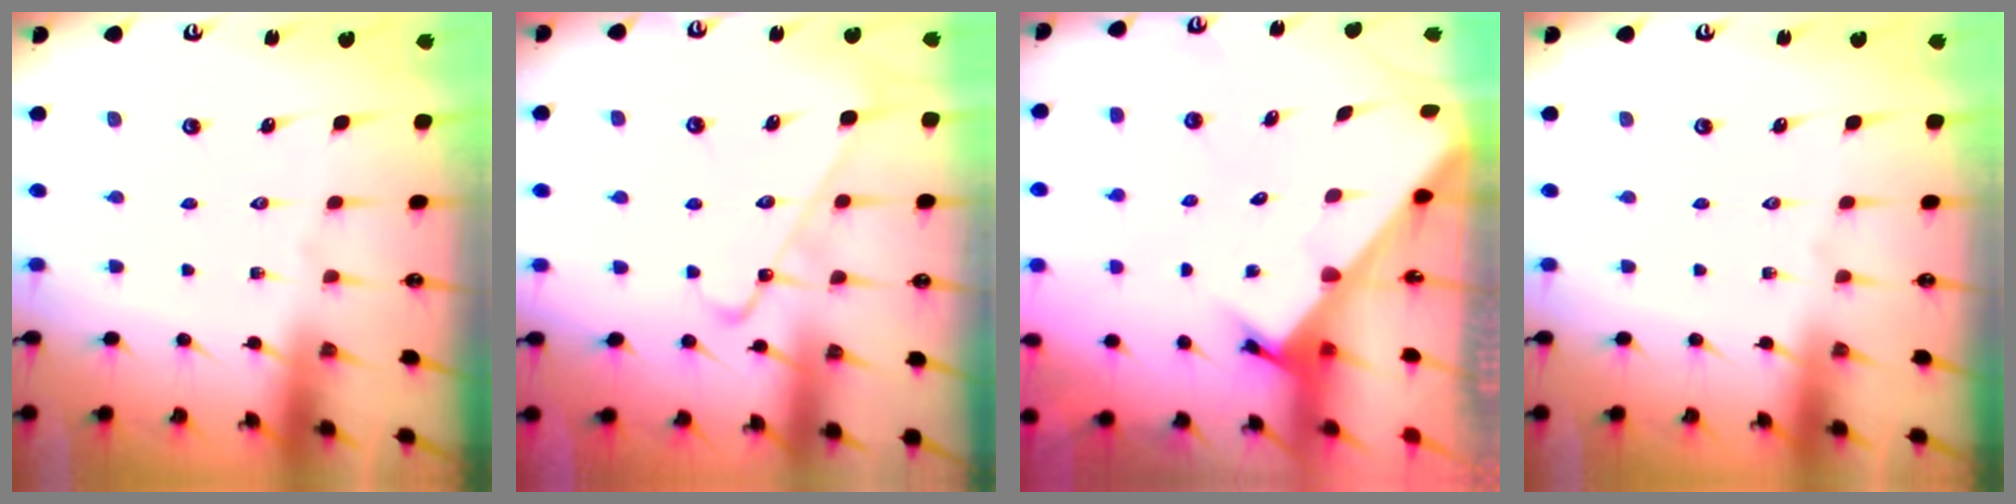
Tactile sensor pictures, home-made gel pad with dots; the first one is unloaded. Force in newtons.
{"total": 6.0, "press": 6.0, "slide": 0.2}
{"total": 2.3, "press": 2.3, "slide": 0.2}
{"total": 0.0}